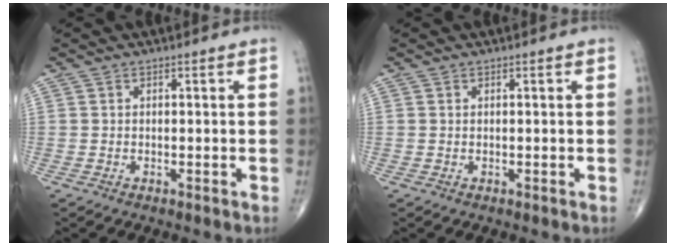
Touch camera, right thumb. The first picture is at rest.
{"total": 0.0}